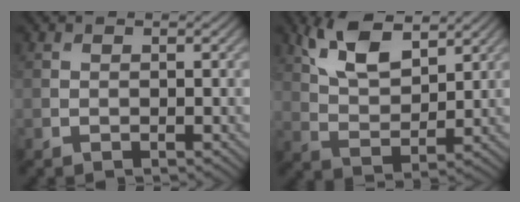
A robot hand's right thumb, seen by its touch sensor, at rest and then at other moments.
{"total": 8.5, "force": [5.0, 3.7, 5.8], "torque": [-0.130, 0.004, 0.102]}